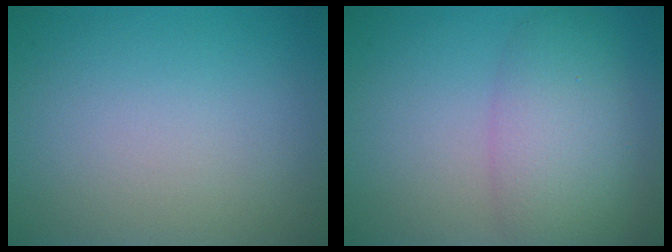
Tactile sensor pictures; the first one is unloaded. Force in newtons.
{"total": 5.8, "press": 5.8, "slide": 0.1}